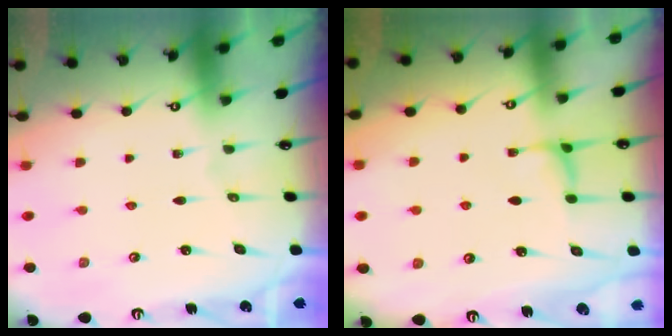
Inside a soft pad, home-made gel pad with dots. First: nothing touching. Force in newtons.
{"total": 1.6, "press": 1.4, "slide": 0.7}